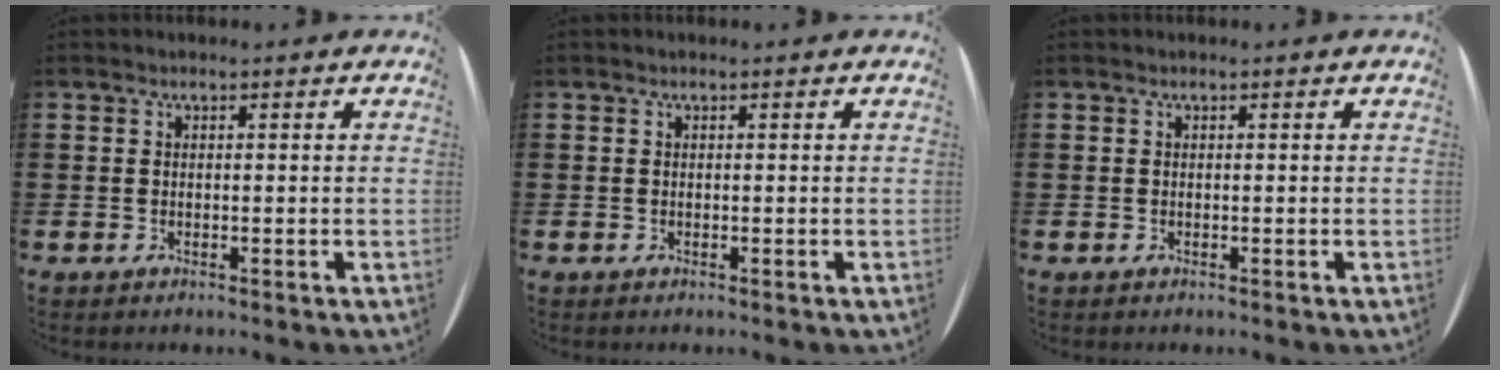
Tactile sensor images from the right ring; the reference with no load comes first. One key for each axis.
{"total": 0.0}
{"total": 0.0}